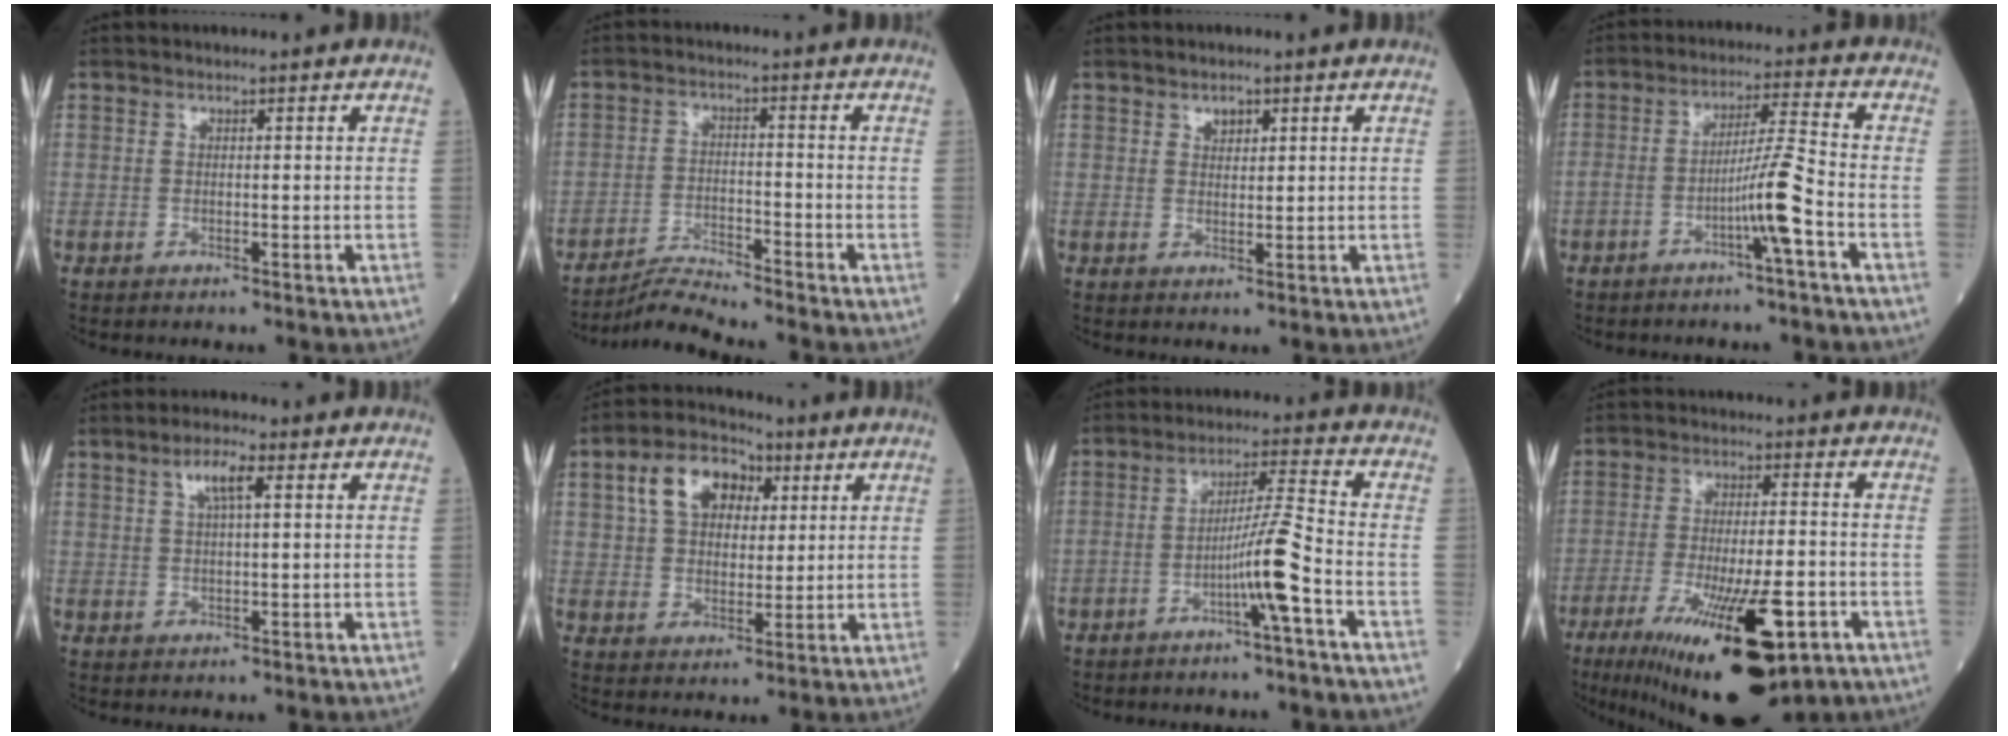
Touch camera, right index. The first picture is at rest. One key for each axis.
{"total": 4.9, "fx": -4.6, "fy": -1.5, "fz": 0.0, "tx": -0.010, "ty": -0.016, "tz": -0.086}
{"total": 1.8, "fx": 1.1, "fy": 1.0, "fz": 1.0, "tx": -0.014, "ty": -0.001, "tz": 0.019}
{"total": 6.7, "fx": -3.1, "fy": -1.1, "fz": 5.8, "tx": -0.107, "ty": 0.010, "tz": -0.055}
{"total": 4.2, "fx": 1.8, "fy": 0.8, "fz": 3.7, "tx": -0.074, "ty": 0.007, "tz": 0.035}
{"total": 10.0, "fx": 3.8, "fy": 6.6, "fz": 6.5, "tx": -0.123, "ty": 0.029, "tz": 0.065}
{"total": 7.0, "fx": -3.2, "fy": -1.2, "fz": 6.1, "tx": -0.111, "ty": 0.011, "tz": -0.057}
{"total": 19.0, "fx": -9.1, "fy": 4.5, "fz": 16.1, "tx": -0.245, "ty": -0.031, "tz": -0.133}